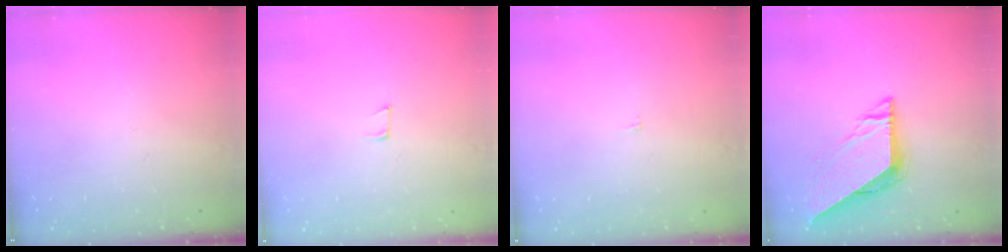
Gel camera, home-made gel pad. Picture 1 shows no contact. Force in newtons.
{"total": 4.1, "press": 4.0, "slide": 1.1}
{"total": 2.3, "press": 2.3, "slide": 0.2}
{"total": 7.8, "press": 7.8, "slide": 0.4}